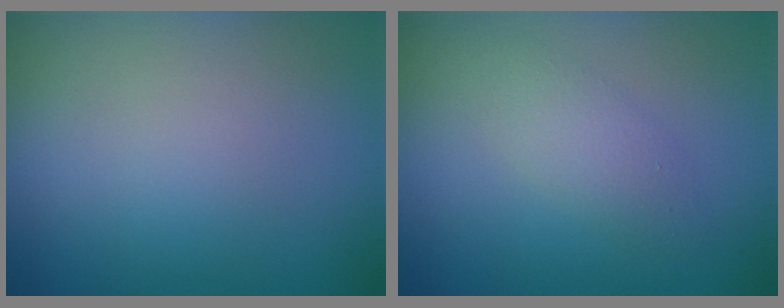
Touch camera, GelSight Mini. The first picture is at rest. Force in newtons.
{"total": 2.2, "press": 2.2, "slide": 0.0}